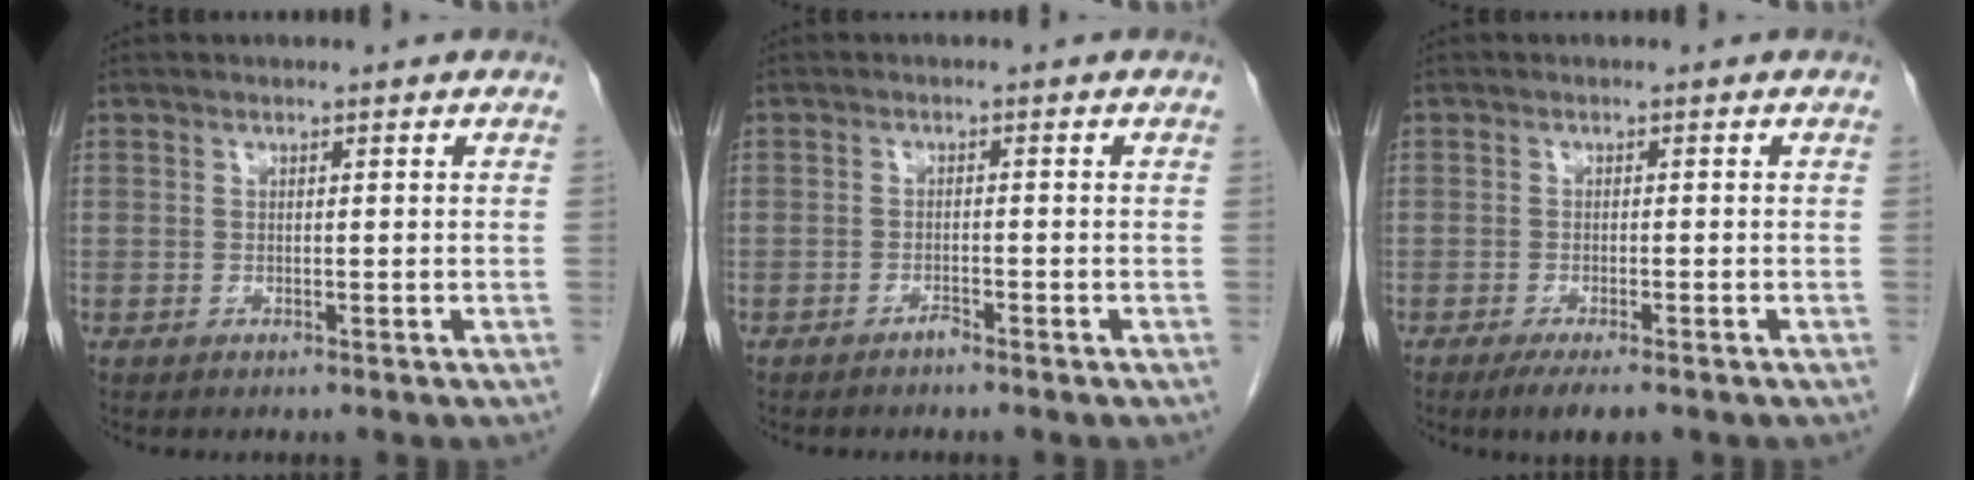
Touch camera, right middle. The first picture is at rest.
{"total": 1.2, "force": [-1.1, 0.1, 0.4], "torque": [-0.006, 0.002, -0.018]}
{"total": 4.4, "force": [-3.1, 0.8, 3.0], "torque": [-0.044, -0.010, -0.045]}